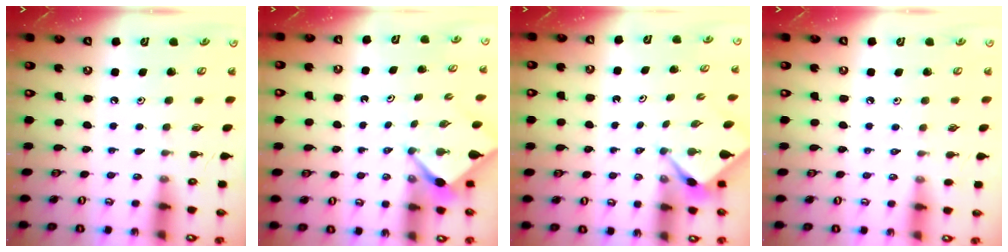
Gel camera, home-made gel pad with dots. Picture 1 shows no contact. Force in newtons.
{"total": 2.4, "press": 2.4, "slide": 0.1}
{"total": 2.3, "press": 2.2, "slide": 0.3}
{"total": 2.1, "press": 2.1, "slide": 0.4}